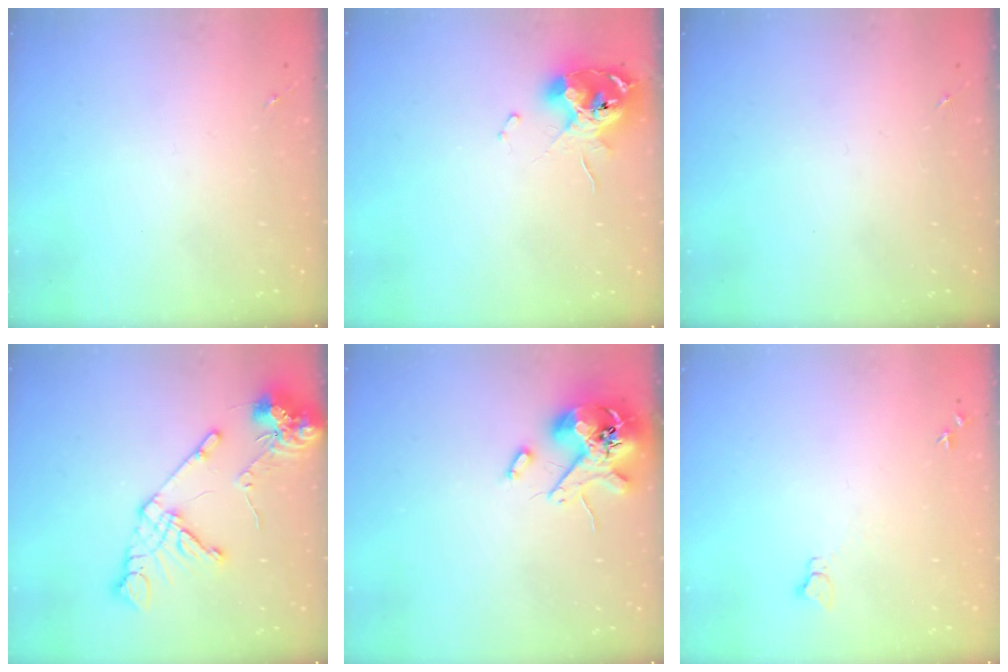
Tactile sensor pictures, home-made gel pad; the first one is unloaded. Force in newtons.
{"total": 11.9, "press": 11.8, "slide": 1.4}
{"total": 0.0}
{"total": 15.5, "press": 15.3, "slide": 2.3}
{"total": 12.7, "press": 12.6, "slide": 1.9}
{"total": 4.1, "press": 4.0, "slide": 0.5}